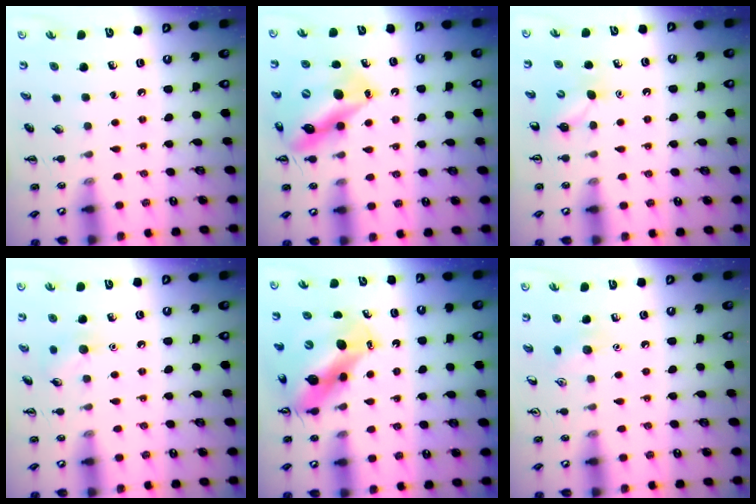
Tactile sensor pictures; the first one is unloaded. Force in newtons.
{"total": 16.9, "press": 16.5, "slide": 3.6}
{"total": 4.7, "press": 4.5, "slide": 1.4}
{"total": 6.5, "press": 6.3, "slide": 1.7}
{"total": 12.5, "press": 11.9, "slide": 3.8}
{"total": 7.3, "press": 7.1, "slide": 1.8}